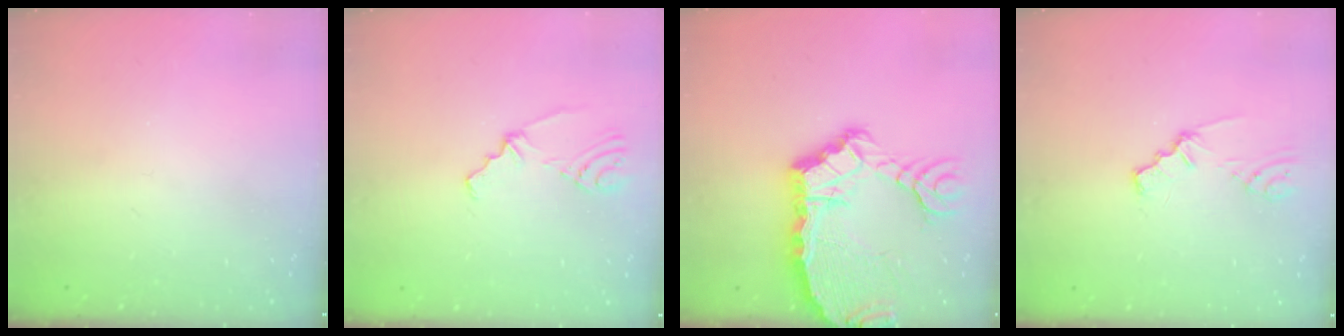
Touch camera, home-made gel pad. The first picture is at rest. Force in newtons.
{"total": 2.3, "press": 1.9, "slide": 1.4}
{"total": 12.4, "press": 12.3, "slide": 1.6}
{"total": 1.2, "press": 1.2, "slide": 0.2}